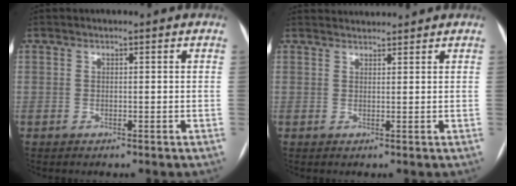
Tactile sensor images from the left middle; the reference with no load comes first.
{"total": 3.3, "force": [3.3, 0.3, 0.1], "torque": [-0.005, 0.027, 0.053]}